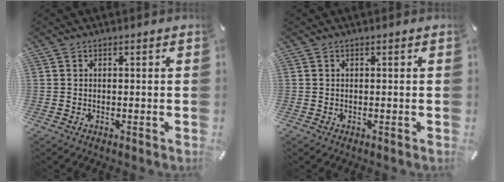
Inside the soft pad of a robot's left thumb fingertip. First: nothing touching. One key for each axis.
{"total": 0.0}